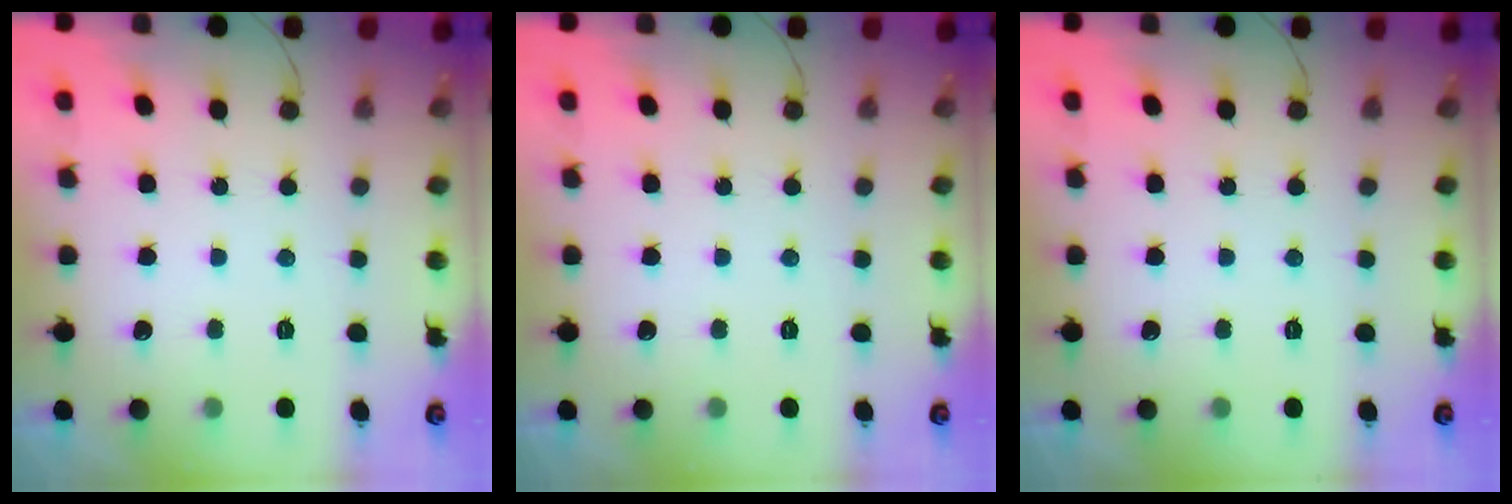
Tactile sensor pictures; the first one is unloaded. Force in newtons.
{"total": 0.0}
{"total": 0.0}